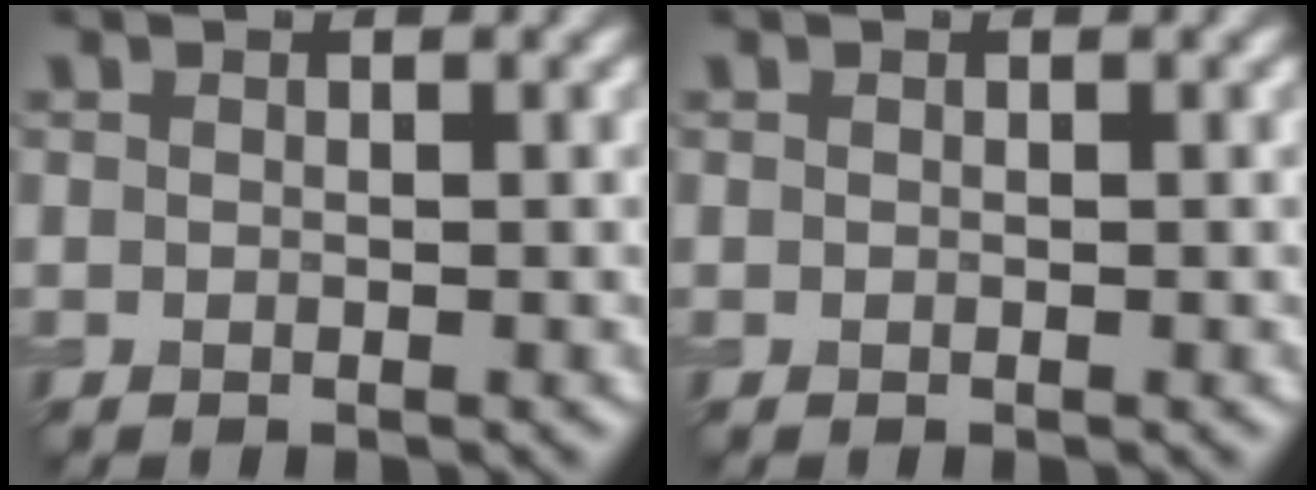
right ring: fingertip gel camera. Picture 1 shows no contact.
{"total": 0.0}